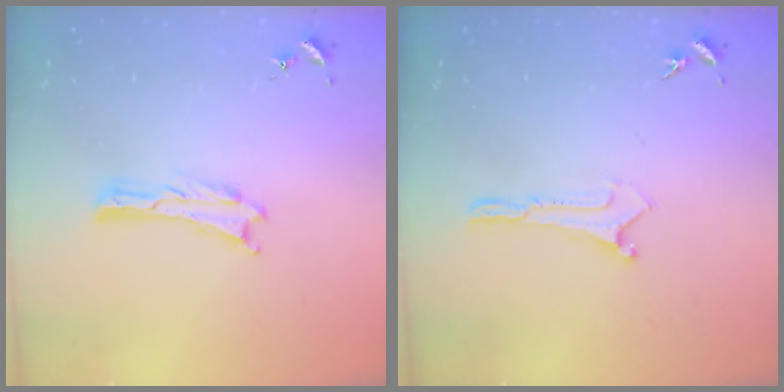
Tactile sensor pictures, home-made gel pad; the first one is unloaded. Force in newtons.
{"total": 0.0}